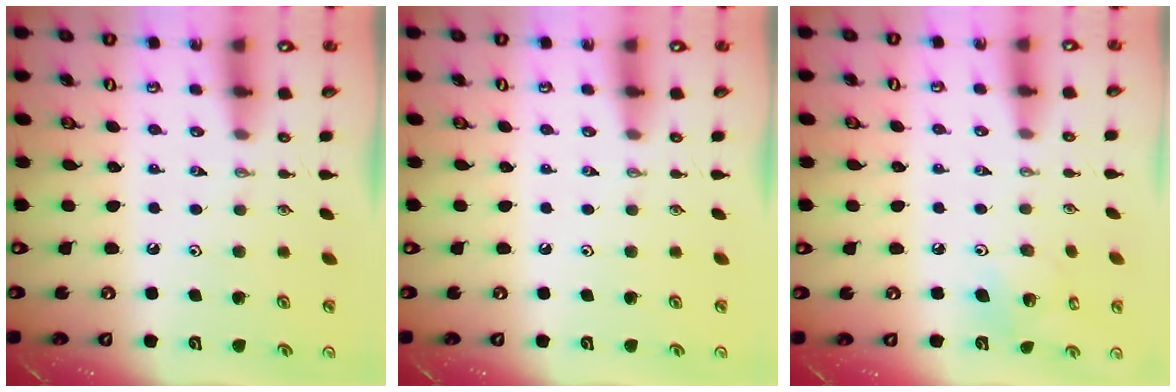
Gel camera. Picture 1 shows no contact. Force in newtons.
{"total": 0.0}
{"total": 5.9, "press": 5.9, "slide": 0.4}